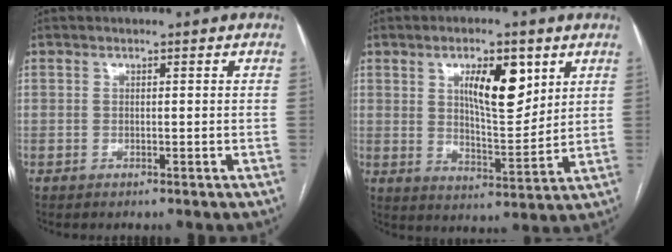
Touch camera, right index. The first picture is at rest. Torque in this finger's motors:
{"motor_torque": [0.97, 0.83, 0.41, 0.11]}